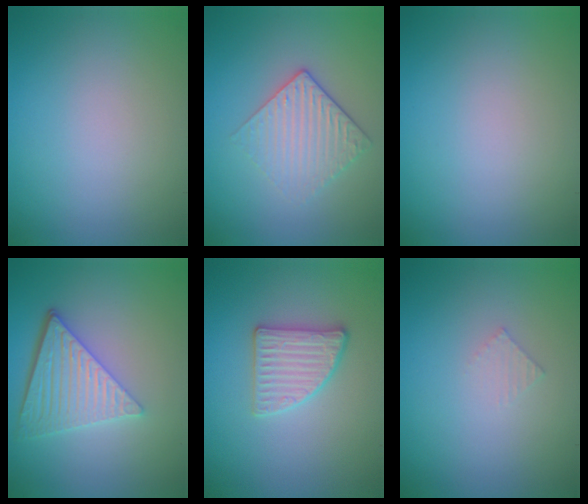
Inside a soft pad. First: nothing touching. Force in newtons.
{"total": 3.0, "press": 2.6, "slide": 1.6}
{"total": 0.0}
{"total": 5.8, "press": 4.3, "slide": 4.0}
{"total": 2.8, "press": 2.8, "slide": 0.4}
{"total": 0.8, "press": 0.8, "slide": 0.1}